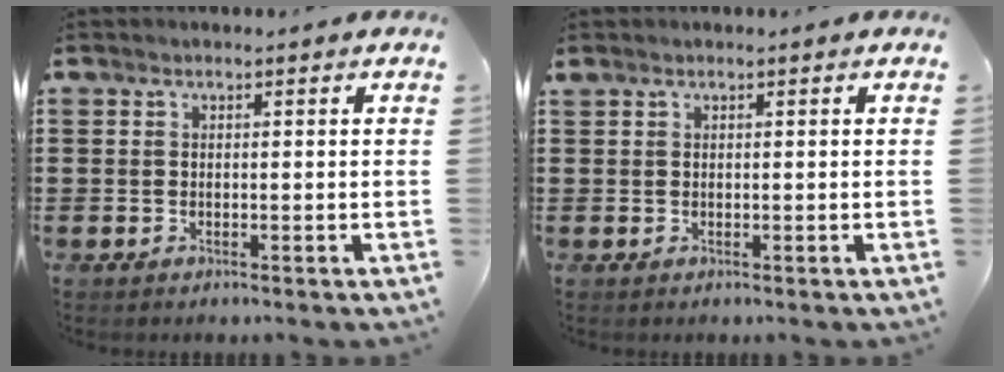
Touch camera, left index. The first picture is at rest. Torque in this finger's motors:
{"motor_torque": [0.20, -0.23, -0.01, 0.00]}